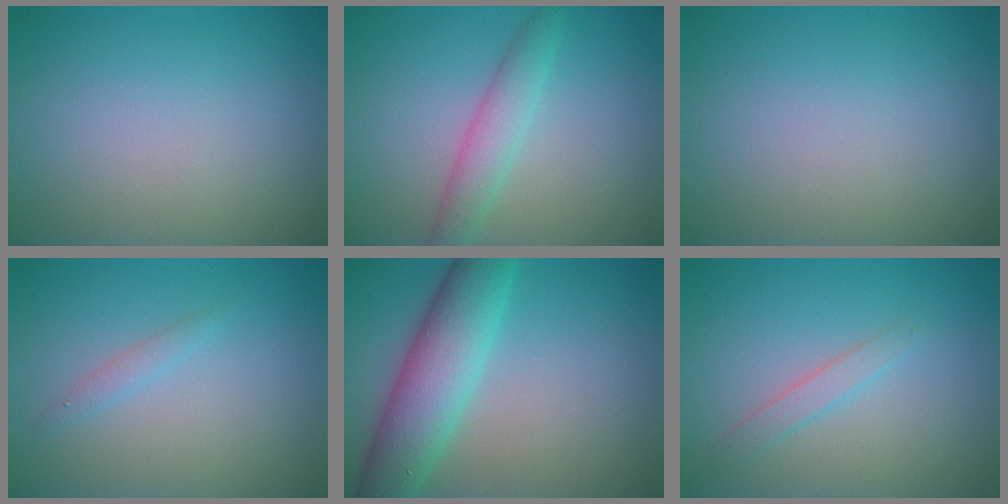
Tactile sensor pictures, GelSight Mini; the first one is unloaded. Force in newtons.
{"total": 2.8, "press": 2.8, "slide": 0.2}
{"total": 0.0}
{"total": 0.9, "press": 0.9, "slide": 0.1}
{"total": 7.1, "press": 7.1, "slide": 0.3}
{"total": 1.4, "press": 1.4, "slide": 0.1}